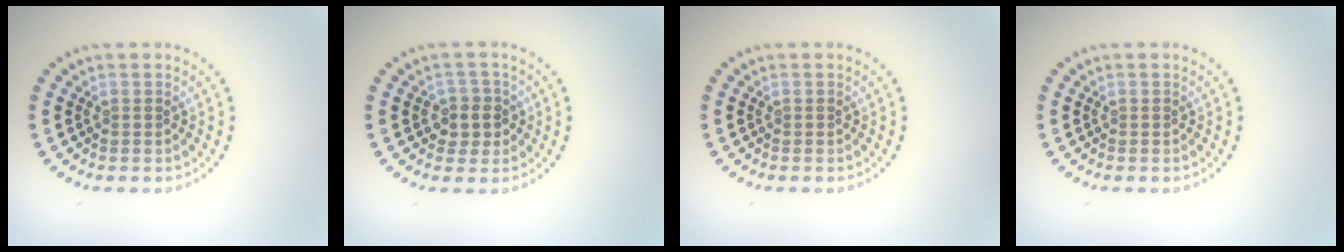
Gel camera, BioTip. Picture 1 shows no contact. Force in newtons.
{"total": 2.3, "press": 2.1, "slide": 0.9}
{"total": 0.0}
{"total": 0.0}